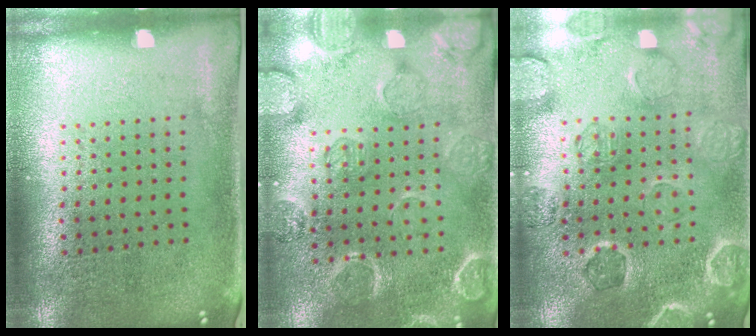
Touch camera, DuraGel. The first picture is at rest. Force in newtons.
{"total": 2.4, "press": 2.3, "slide": 0.8}
{"total": 1.0, "press": 0.9, "slide": 0.3}